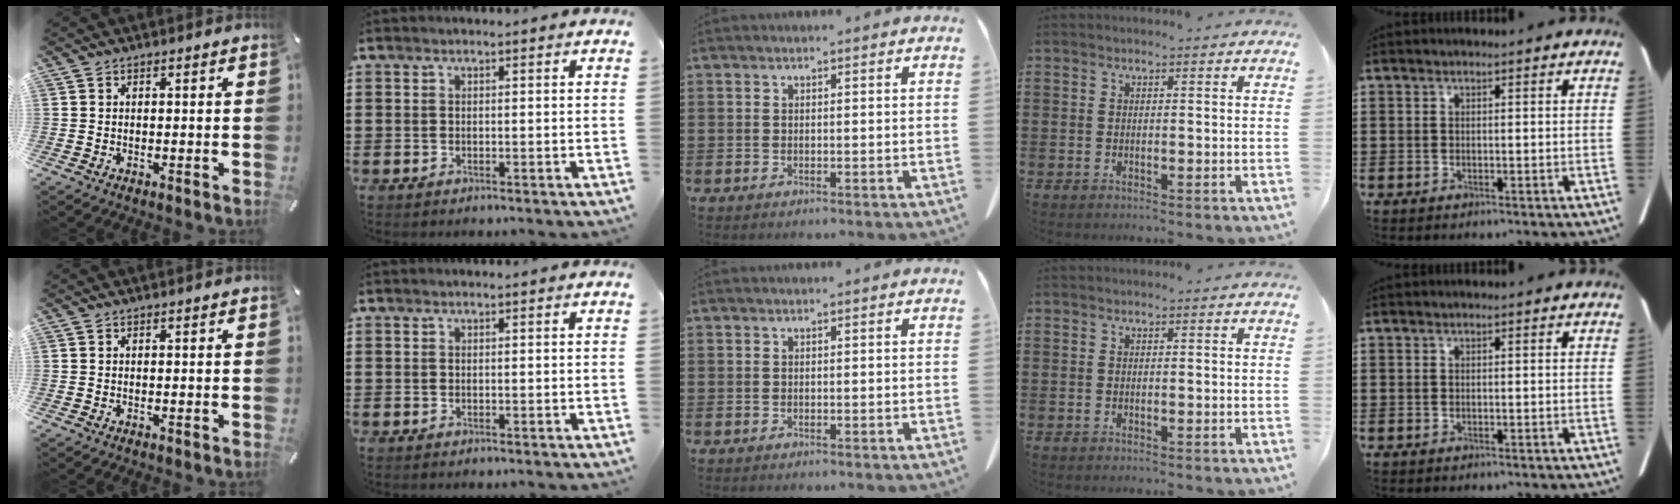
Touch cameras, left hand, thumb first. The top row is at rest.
{}